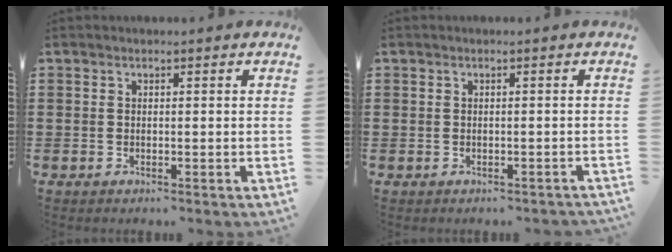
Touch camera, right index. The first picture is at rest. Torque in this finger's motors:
{"motor_torque": [-0.99, 1.00, -1.05, -0.21]}